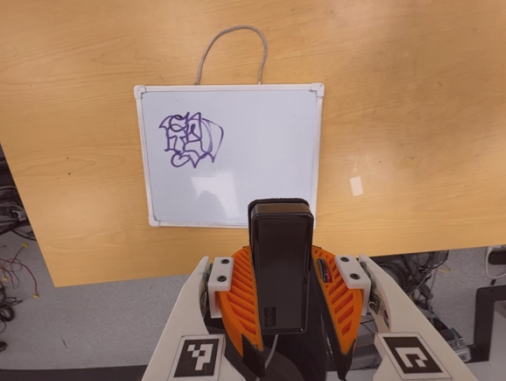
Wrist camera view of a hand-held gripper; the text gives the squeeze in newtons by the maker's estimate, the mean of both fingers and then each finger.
{"total": 4.3, "left": 3.1, "right": 5.6}